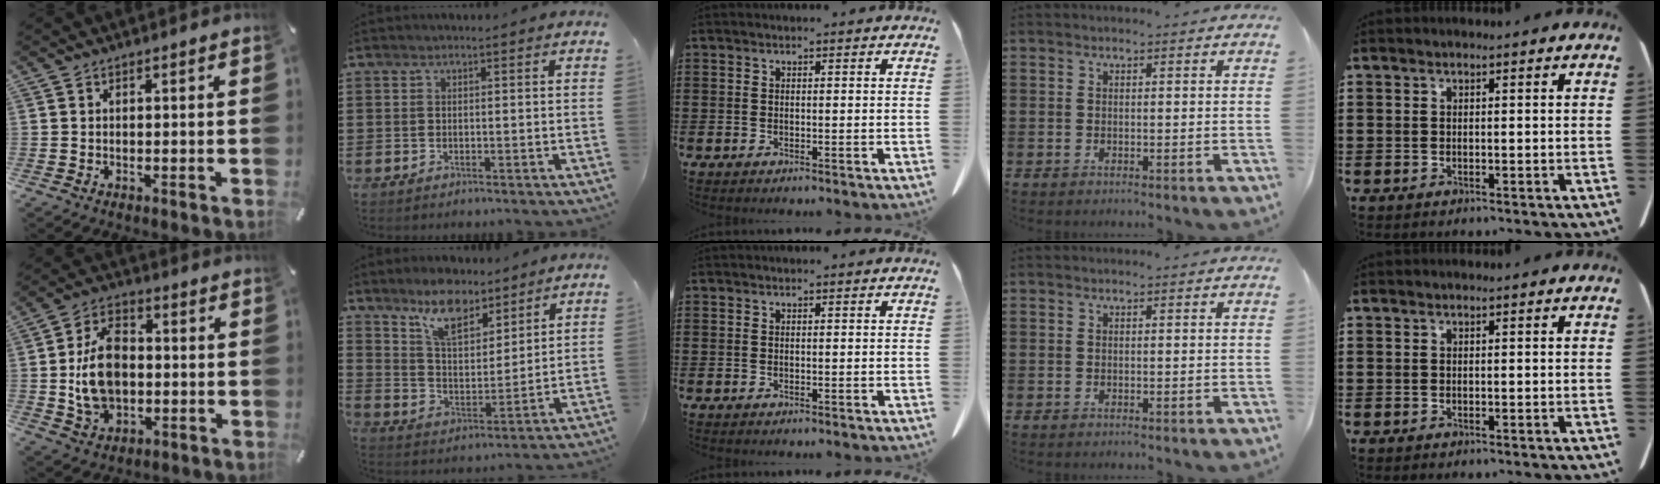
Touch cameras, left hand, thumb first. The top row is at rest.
{"thumb": {"total": 12.9, "force": [-0.5, 9.4, 8.9], "torque": [-0.171, 0.011, -0.009]}, "index": {"total": 8.6, "force": [7.2, 2.9, 3.6], "torque": [-0.081, -0.022, 0.133]}}